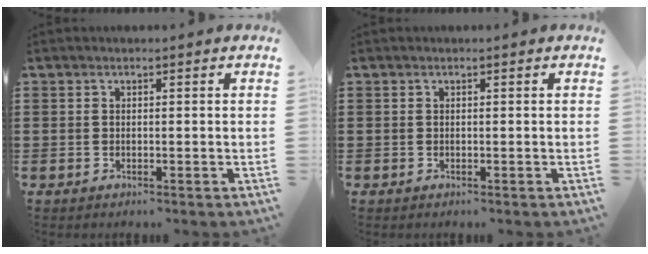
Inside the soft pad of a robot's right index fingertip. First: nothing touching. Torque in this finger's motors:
{"motor_torque": [-0.11, 0.11, 0.00, 0.00]}